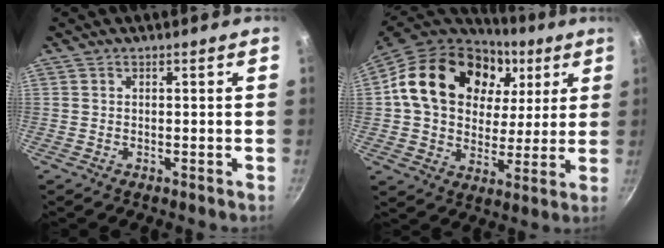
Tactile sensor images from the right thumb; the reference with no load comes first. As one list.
[{"total": 24.9, "force": [7.8, 18.2, 15.1], "torque": [-0.250, 0.006, 0.131]}]